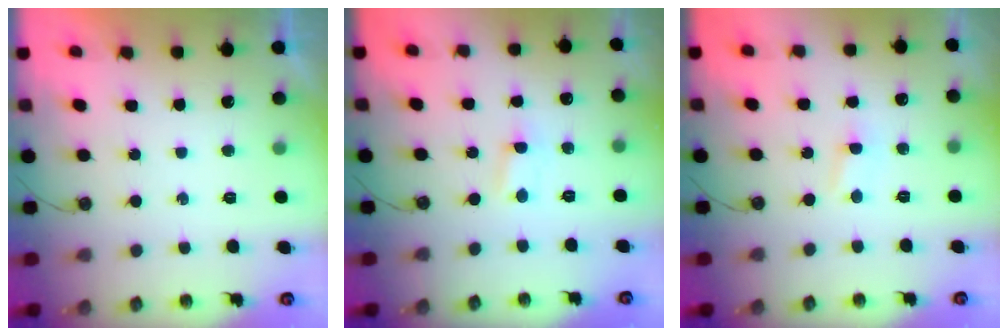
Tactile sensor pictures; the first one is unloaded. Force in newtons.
{"total": 0.0}
{"total": 1.5, "press": 1.4, "slide": 0.2}